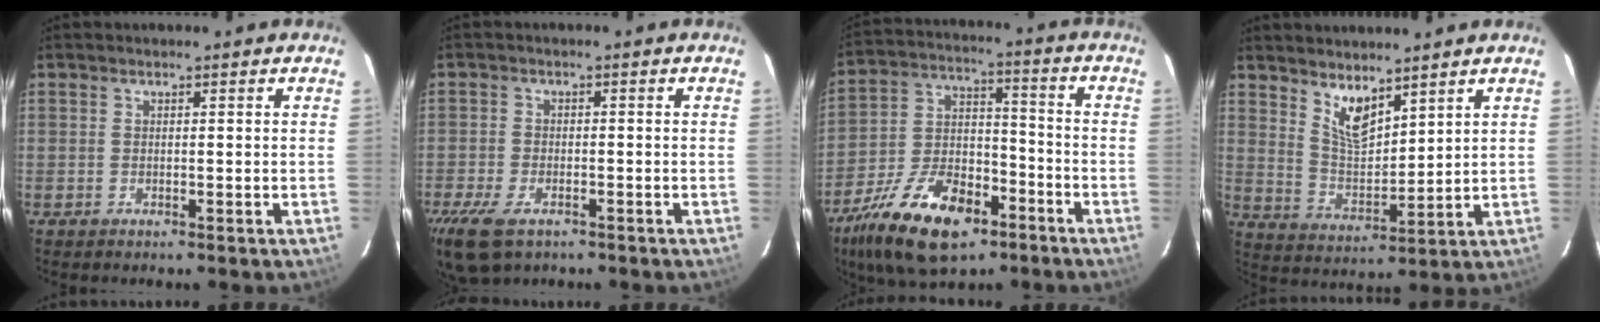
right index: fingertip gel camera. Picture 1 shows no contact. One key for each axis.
{"total": 8.8, "fx": -5.6, "fy": 4.6, "fz": 5.1, "tx": -0.133, "ty": -0.025, "tz": -0.102}
{"total": 19.6, "fx": -11.9, "fy": 9.7, "fz": 12.2, "tx": -0.252, "ty": -0.007, "tz": -0.201}
{"total": 7.4, "fx": 5.3, "fy": 2.7, "fz": 4.3, "tx": -0.076, "ty": -0.007, "tz": 0.108}